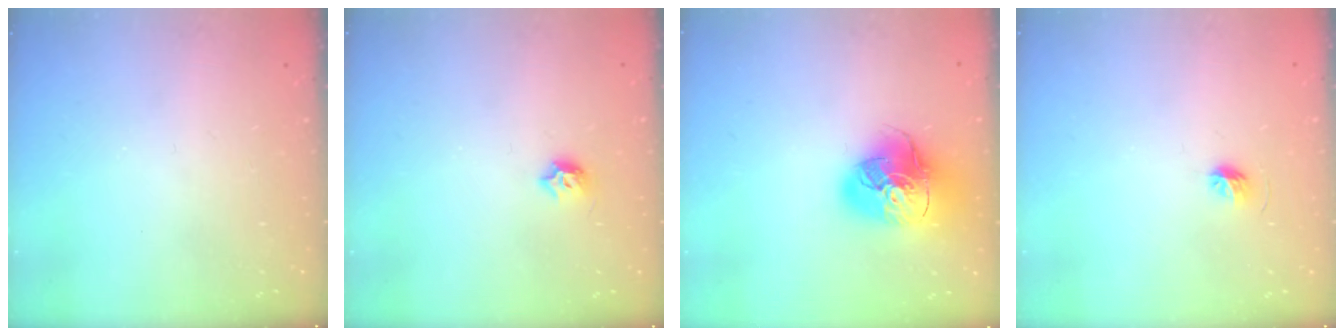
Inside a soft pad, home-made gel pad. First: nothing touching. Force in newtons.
{"total": 5.9, "press": 5.8, "slide": 1.0}
{"total": 17.8, "press": 17.6, "slide": 2.6}
{"total": 4.6, "press": 4.4, "slide": 1.4}